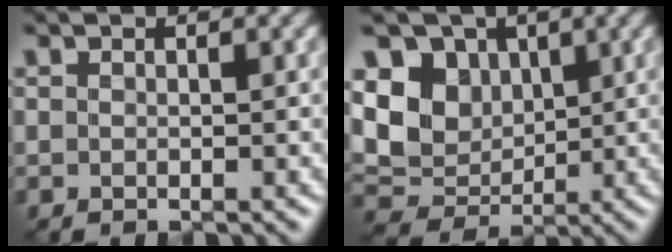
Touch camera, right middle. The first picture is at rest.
{"total": 7.5, "force": [1.9, 6.0, 4.1], "torque": [-0.085, -0.001, 0.018]}